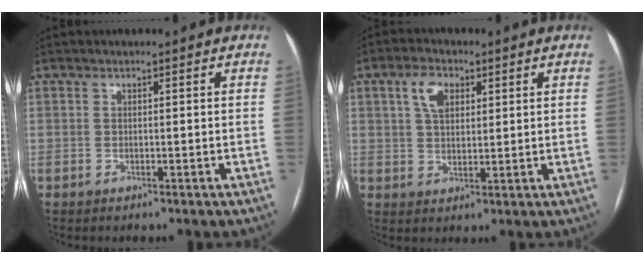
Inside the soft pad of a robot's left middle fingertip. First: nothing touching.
{"total": 5.2, "force": [2.2, 3.1, 3.6], "torque": [-0.072, 0.015, 0.041]}